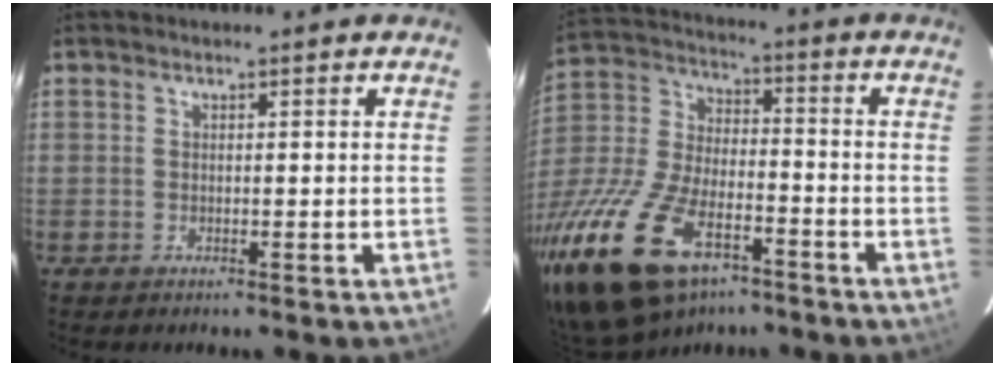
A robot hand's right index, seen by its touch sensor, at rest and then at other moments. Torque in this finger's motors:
{"motor_torque": [1.81, -0.33, 0.87, 0.21]}